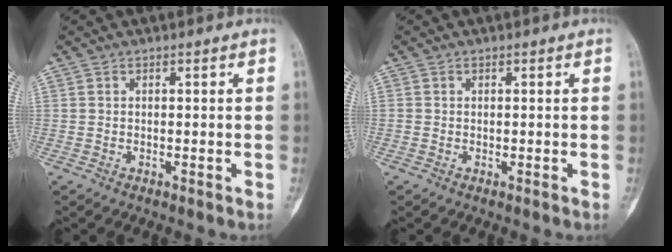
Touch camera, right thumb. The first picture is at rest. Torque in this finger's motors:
{"motor_torque": [-0.24, 0.17, 0.40, 0.06, -0.05]}